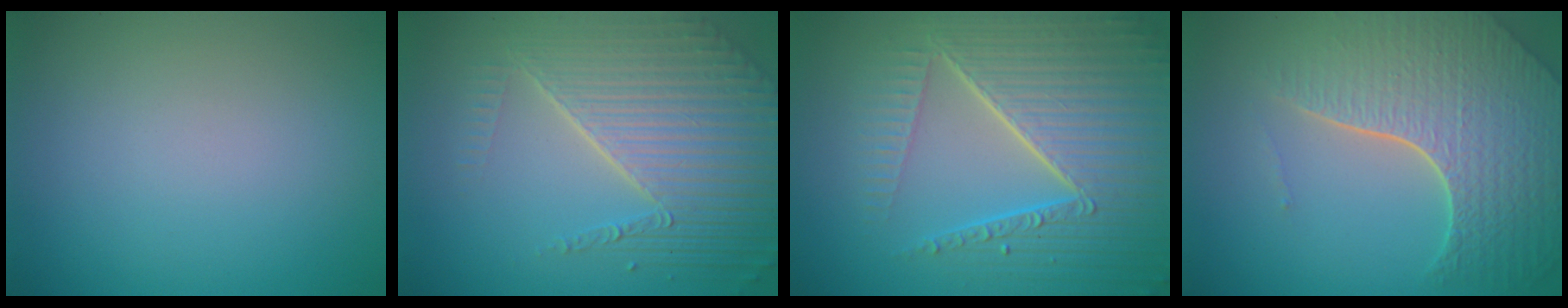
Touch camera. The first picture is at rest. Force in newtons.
{"total": 8.5, "press": 5.6, "slide": 6.3}
{"total": 8.8, "press": 6.1, "slide": 6.4}
{"total": 8.3, "press": 5.8, "slide": 6.0}